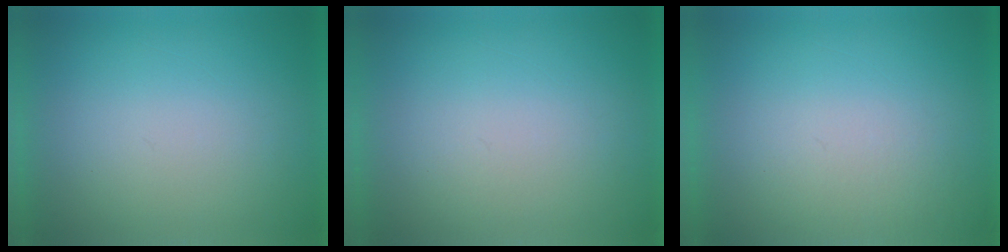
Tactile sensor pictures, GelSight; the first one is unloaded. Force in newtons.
{"total": 1.0}
{"total": 1.8}